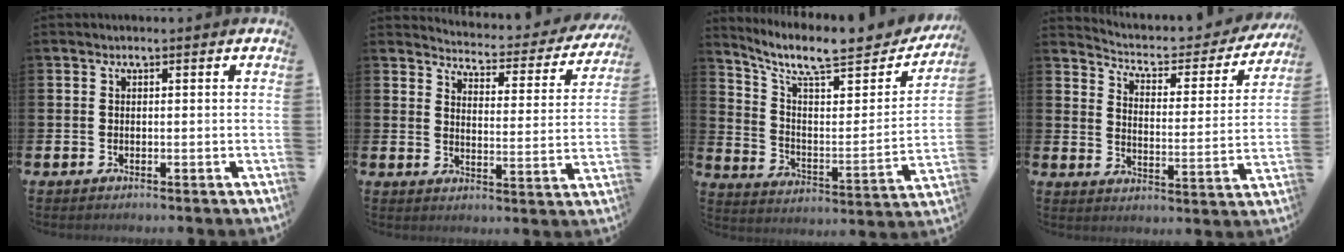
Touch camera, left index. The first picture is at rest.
{"total": 3.9, "force": [3.8, 0.7, 0.7], "torque": [-0.030, -0.040, 0.056]}
{"total": 9.6, "force": [8.2, 2.6, 4.4], "torque": [-0.100, -0.070, 0.133]}
{"total": 4.9, "force": [4.4, 1.6, 1.5], "torque": [-0.058, -0.034, 0.068]}